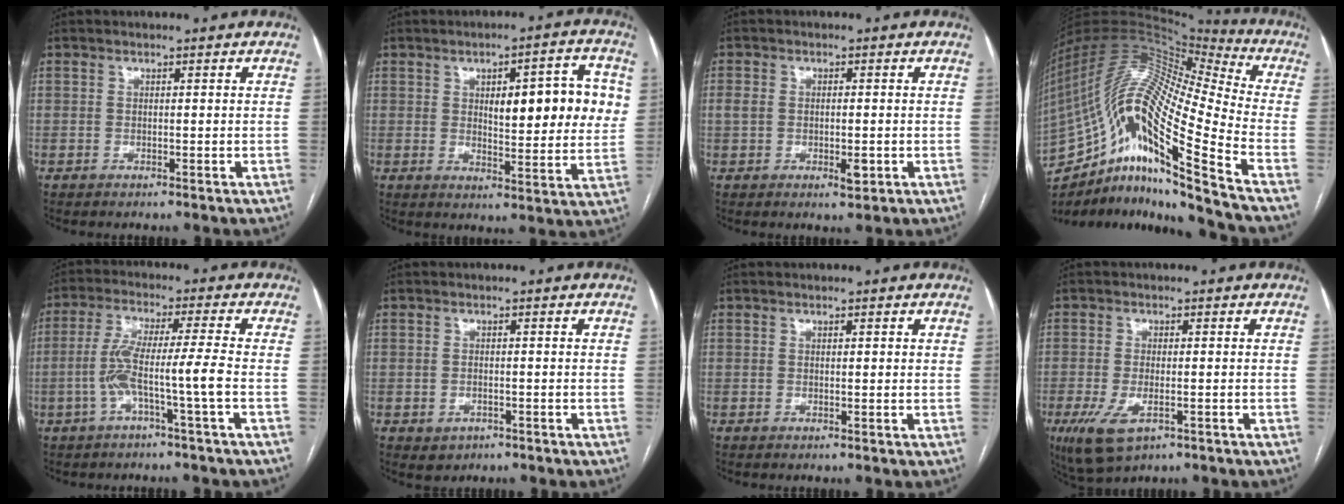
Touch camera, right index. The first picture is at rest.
{"total": 12.8, "force": [2.7, 3.6, 12.0], "torque": [-0.151, 0.016, 0.039]}
{"total": 4.1, "force": [-0.6, 2.2, 3.4], "torque": [-0.063, 0.003, -0.002]}
{"total": 24.1, "force": [-14.1, 1.6, 19.5], "torque": [-0.383, 0.005, -0.258]}
{"total": 7.4, "force": [-2.2, -1.0, 7.0], "torque": [-0.143, 0.013, -0.042]}
{"total": 2.1, "force": [-0.9, 1.6, 1.0], "torque": [-0.016, 0.001, -0.002]}
{"total": 0.6, "force": [0.3, 0.1, 0.5], "torque": [-0.009, 0.000, 0.003]}
{"total": 6.9, "force": [-3.1, 2.8, 5.5], "torque": [-0.109, -0.017, -0.046]}